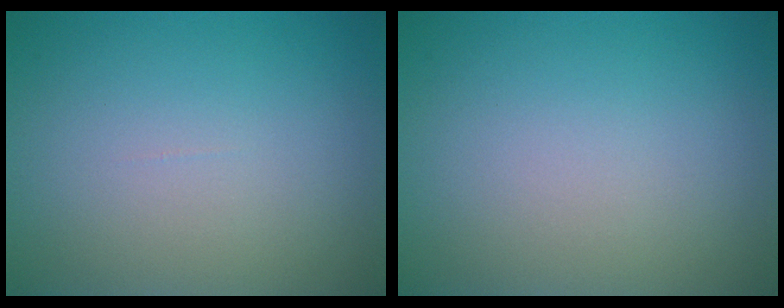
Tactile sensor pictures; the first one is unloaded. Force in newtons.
{"total": 0.0}